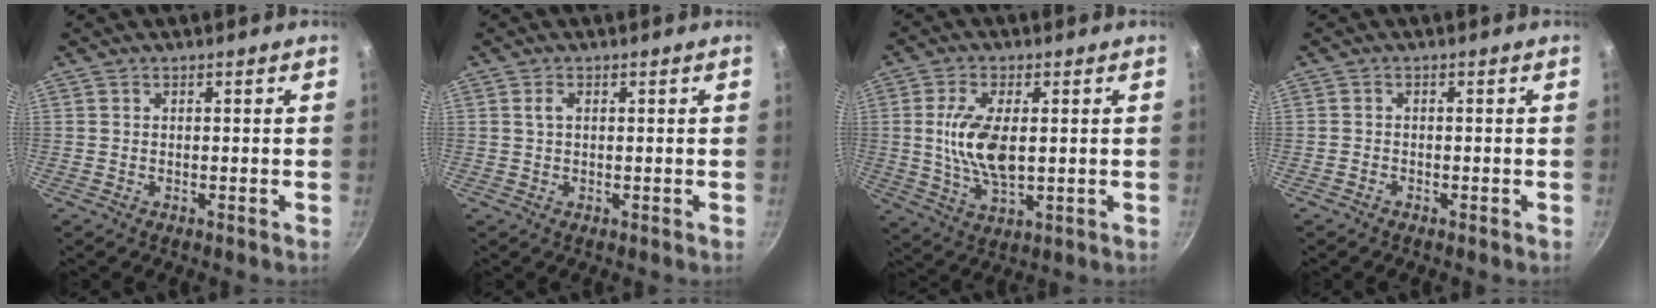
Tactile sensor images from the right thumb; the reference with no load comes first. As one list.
[{"total": 1.5, "force": [0.4, 0.8, 1.2], "torque": [-0.023, 0.002, 0.009]}, {"total": 10.7, "force": [0.8, 5.0, 9.4], "torque": [-0.182, -0.007, 0.021]}, {"total": 0.9, "force": [-0.7, 0.5, 0.1], "torque": [-0.009, 0.008, -0.017]}]